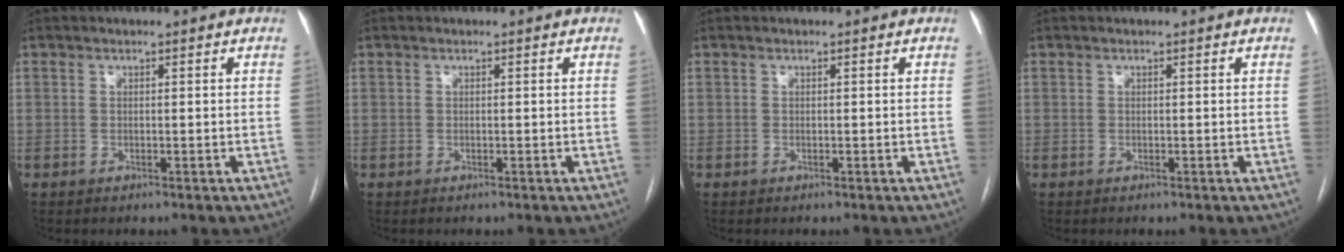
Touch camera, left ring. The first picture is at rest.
{"total": 0.0}
{"total": 0.0}
{"total": 0.0}